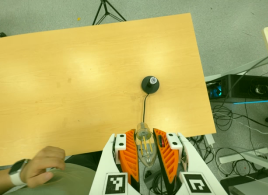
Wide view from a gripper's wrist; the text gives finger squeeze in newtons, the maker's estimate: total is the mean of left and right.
{"total": 21.9, "left": 23.6, "right": 20.2}